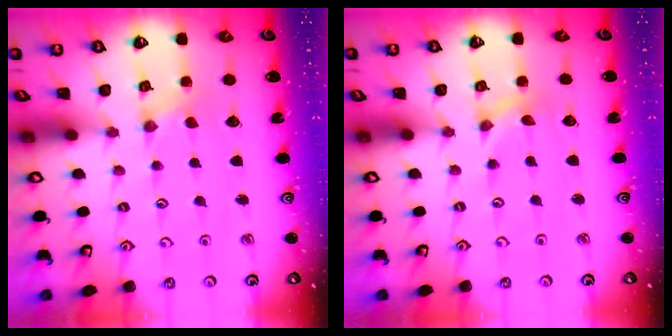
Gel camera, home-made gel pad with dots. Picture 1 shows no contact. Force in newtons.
{"total": 0.0}